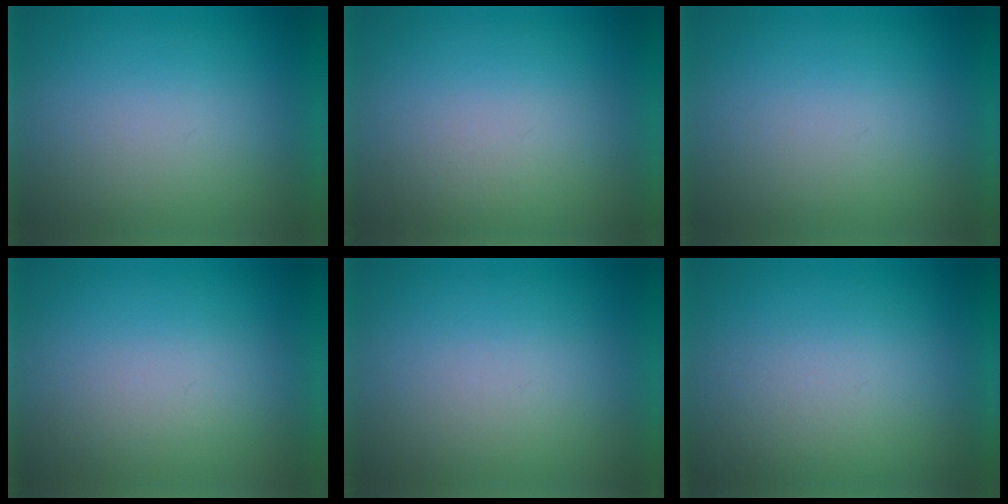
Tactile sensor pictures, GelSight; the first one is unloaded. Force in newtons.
{"total": 1.9}
{"total": 0.0}
{"total": 1.4}
{"total": 1.2}
{"total": 3.7}